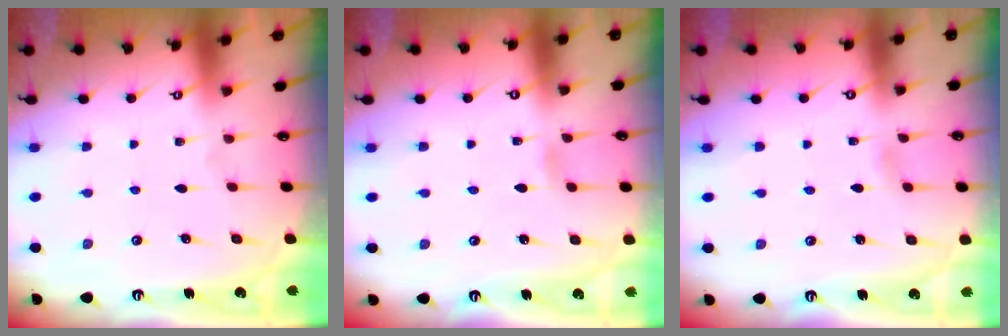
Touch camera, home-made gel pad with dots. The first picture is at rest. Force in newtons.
{"total": 2.8, "press": 2.8, "slide": 0.2}
{"total": 0.6, "press": 0.6, "slide": 0.1}